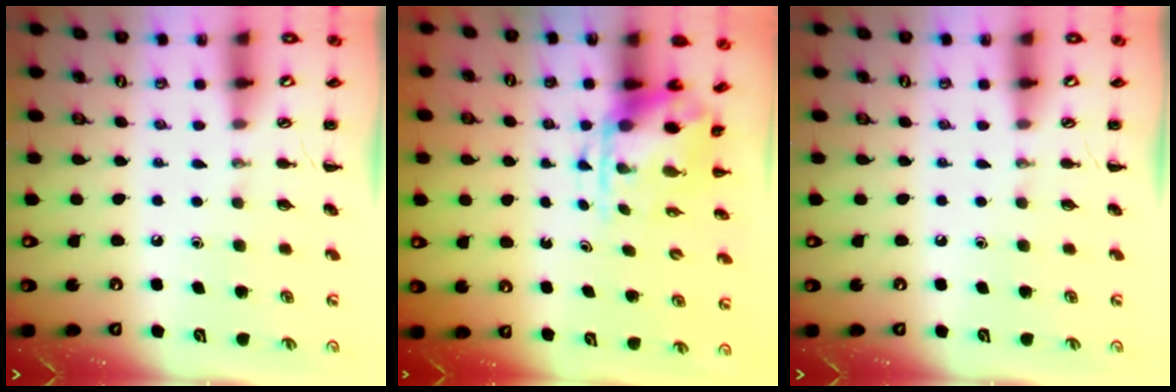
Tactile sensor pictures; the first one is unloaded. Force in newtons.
{"total": 4.1, "press": 4.0, "slide": 0.6}
{"total": 0.0}